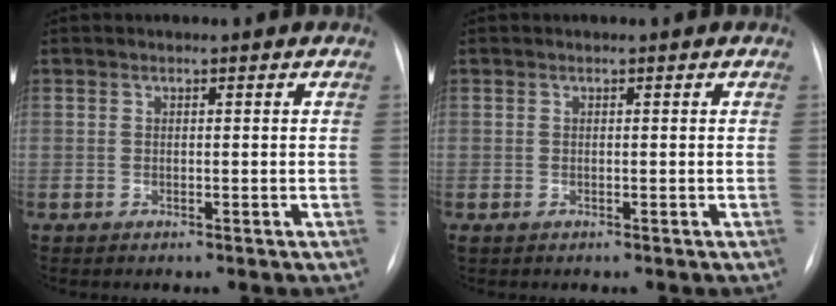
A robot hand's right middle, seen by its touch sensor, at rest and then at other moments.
{"total": 0.0}